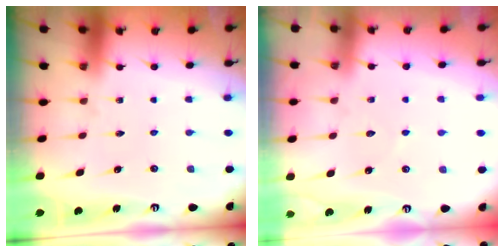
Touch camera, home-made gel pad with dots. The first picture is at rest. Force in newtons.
{"total": 4.9, "press": 4.9, "slide": 0.7}